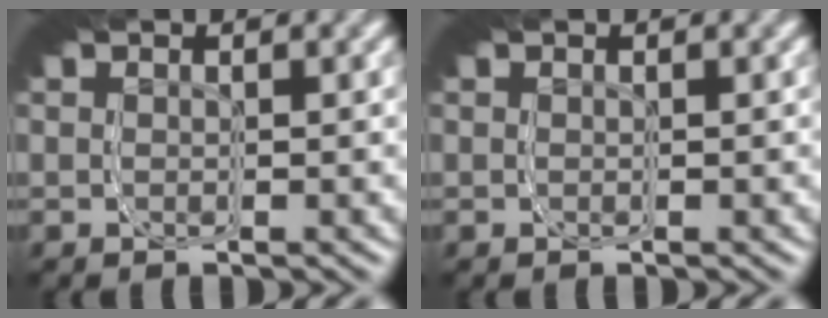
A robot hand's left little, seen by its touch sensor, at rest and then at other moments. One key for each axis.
{"total": 0.0}